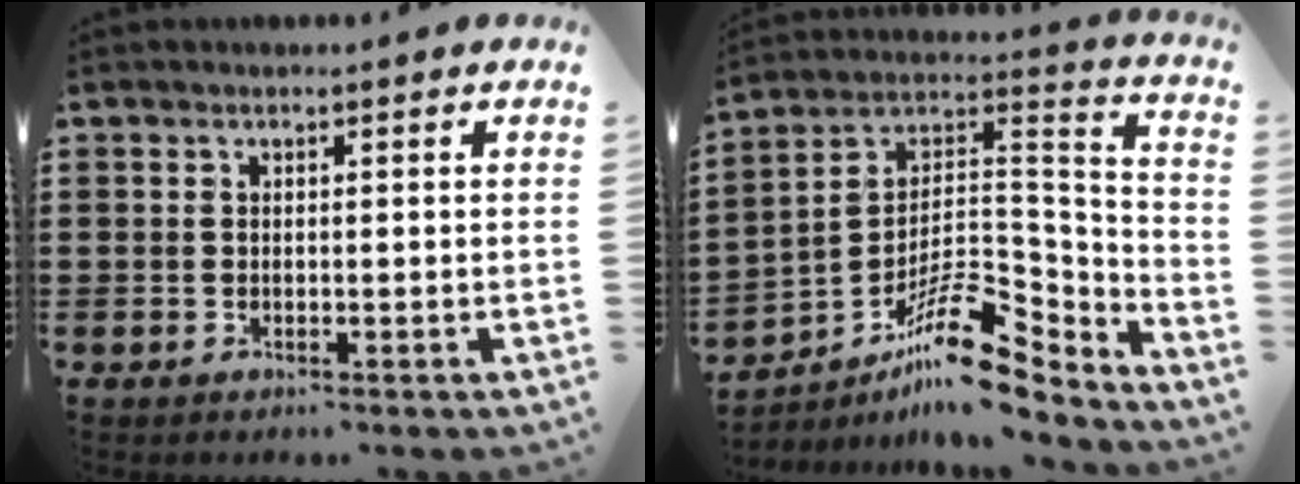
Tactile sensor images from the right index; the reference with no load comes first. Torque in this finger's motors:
{"motor_torque": [-0.04, -0.17, 0.00, -0.05]}